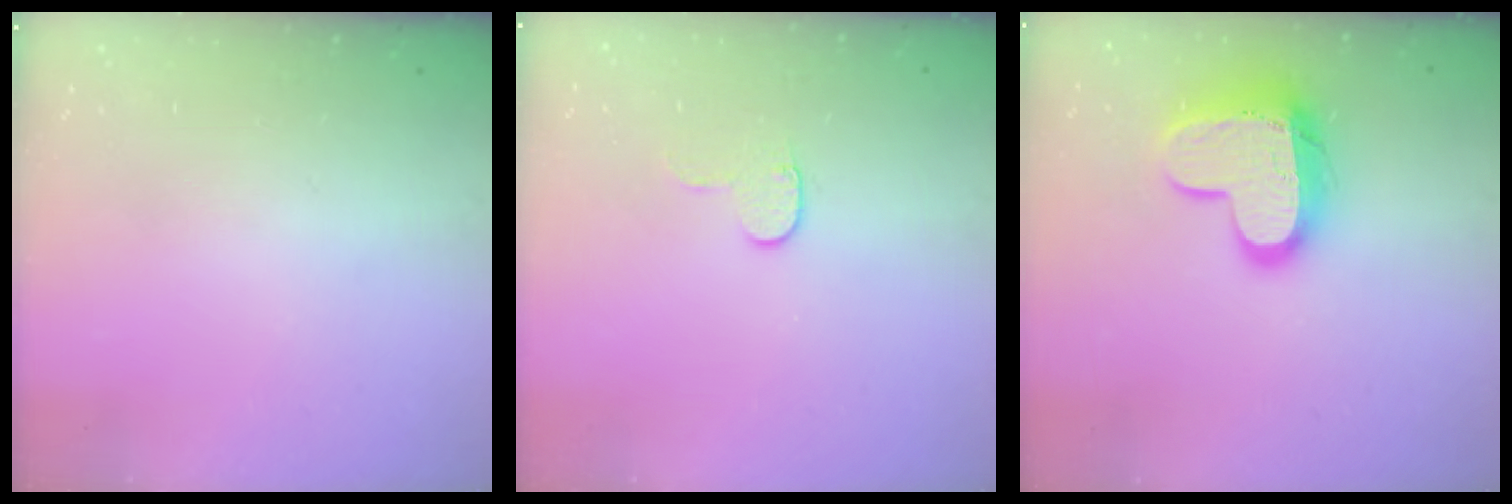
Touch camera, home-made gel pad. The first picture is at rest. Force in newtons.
{"total": 5.5, "press": 5.5, "slide": 0.5}
{"total": 15.1, "press": 15.0, "slide": 1.2}